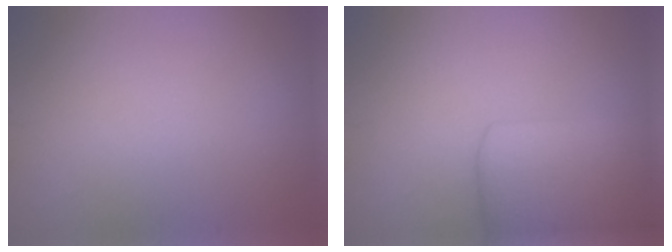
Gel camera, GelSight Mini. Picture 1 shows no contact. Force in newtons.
{"total": 5.7, "press": 5.7, "slide": 0.2}